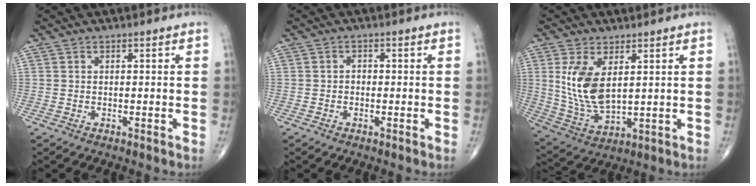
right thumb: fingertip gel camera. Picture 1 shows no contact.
{"total": 1.2, "force": [-0.2, 0.9, 0.6], "torque": [0.001, 0.005, -0.007]}
{"total": 10.8, "force": [2.9, 5.4, 8.9], "torque": [-0.170, -0.019, 0.073]}